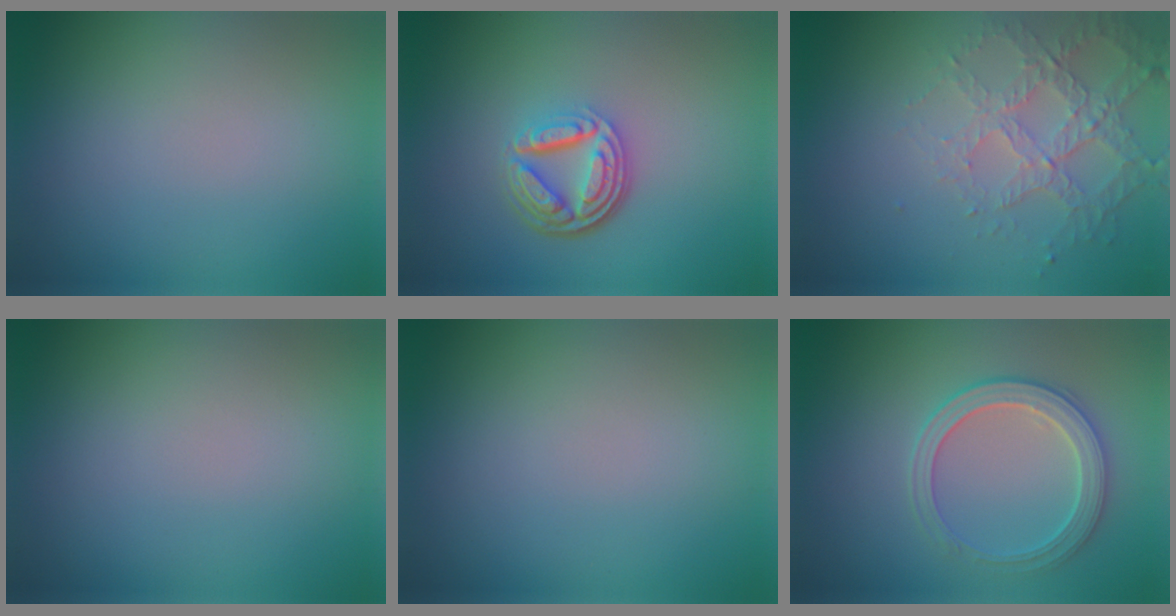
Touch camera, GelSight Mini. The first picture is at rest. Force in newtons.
{"total": 5.3, "press": 3.7, "slide": 3.8}
{"total": 4.3, "press": 3.2, "slide": 2.9}
{"total": 0.0}
{"total": 0.0}
{"total": 3.4, "press": 3.2, "slide": 1.0}